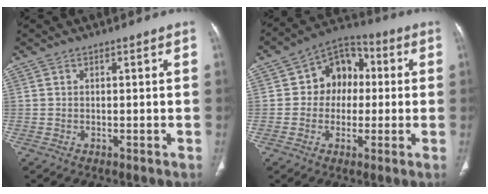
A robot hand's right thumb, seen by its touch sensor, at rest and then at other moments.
{"total": 10.7, "force": [0.8, 8.5, 6.4], "torque": [-0.046, 0.027, -0.001]}